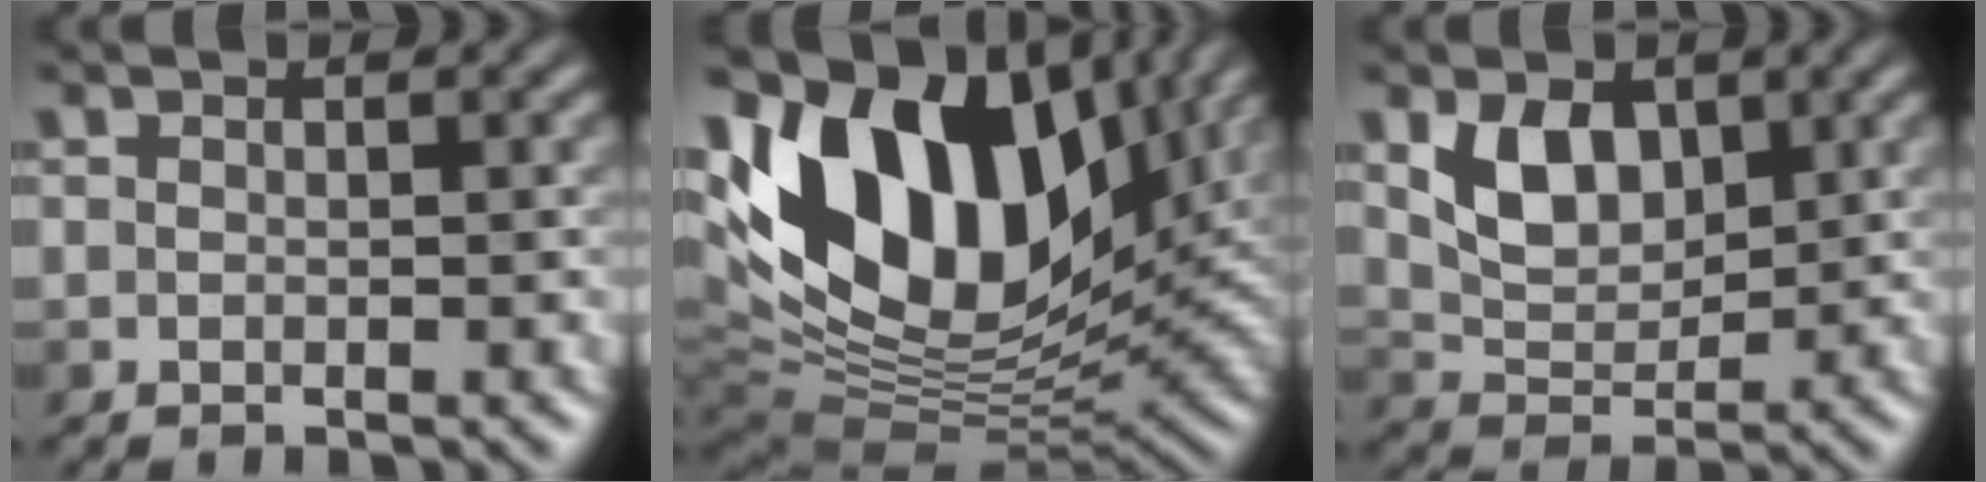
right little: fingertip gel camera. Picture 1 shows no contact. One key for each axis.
{"total": 15.9, "fx": 4.6, "fy": 9.7, "fz": 11.7, "tx": -0.241, "ty": 0.022, "tz": 0.080}
{"total": 3.8, "fx": 1.2, "fy": 2.5, "fz": 2.6, "tx": -0.057, "ty": -0.011, "tz": 0.023}